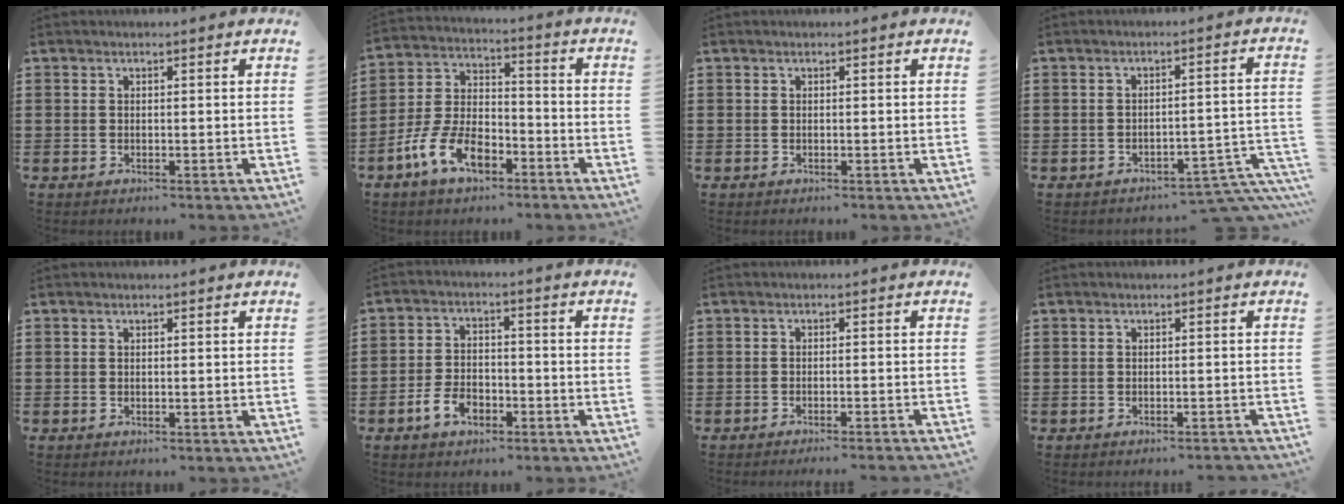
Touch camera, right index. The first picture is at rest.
{"total": 9.7, "force": [-5.3, 5.1, 6.3], "torque": [-0.156, 0.006, -0.105]}
{"total": 0.0}
{"total": 4.2, "force": [-3.6, 0.7, 2.1], "torque": [-0.035, -0.002, -0.071]}
{"total": 0.0}
{"total": 4.8, "force": [-2.7, 2.7, 2.8], "torque": [-0.061, 0.007, -0.054]}
{"total": 1.5, "force": [-1.4, -0.4, 0.4], "torque": [-0.008, 0.001, -0.028]}
{"total": 0.7, "force": [-0.7, 0.0, 0.1], "torque": [-0.005, 0.000, -0.013]}